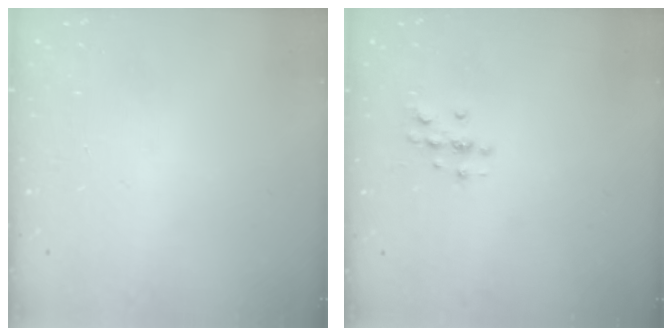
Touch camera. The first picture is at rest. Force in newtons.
{"total": 2.0, "press": 2.0, "slide": 0.2}